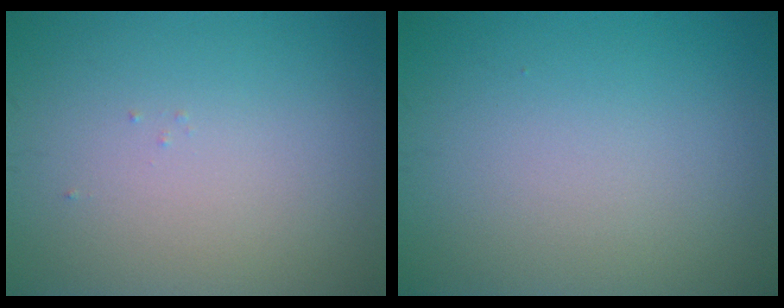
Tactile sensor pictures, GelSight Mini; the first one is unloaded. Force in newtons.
{"total": 0.0}